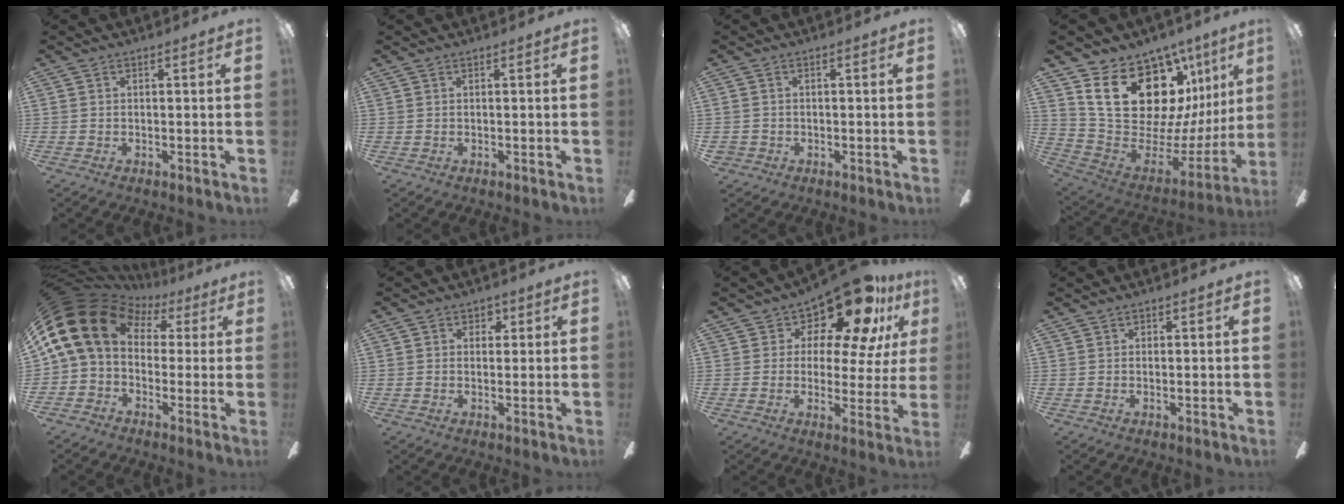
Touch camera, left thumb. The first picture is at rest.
{"total": 0.0}
{"total": 1.6, "force": [-0.7, 1.4, 0.4], "torque": [-0.007, 0.006, -0.017]}
{"total": 24.6, "force": [13.8, 14.4, 14.5], "torque": [-0.237, -0.086, 0.279]}
{"total": 17.3, "force": [3.7, 12.4, 11.5], "torque": [-0.254, -0.011, 0.060]}
{"total": 2.8, "force": [0.7, 2.5, 1.0], "torque": [-0.006, 0.005, 0.009]}
{"total": 15.5, "force": [11.6, 6.2, 8.2], "torque": [-0.133, -0.088, 0.199]}
{"total": 0.6, "force": [0.1, 0.5, 0.2], "torque": [0.005, 0.000, 0.000]}